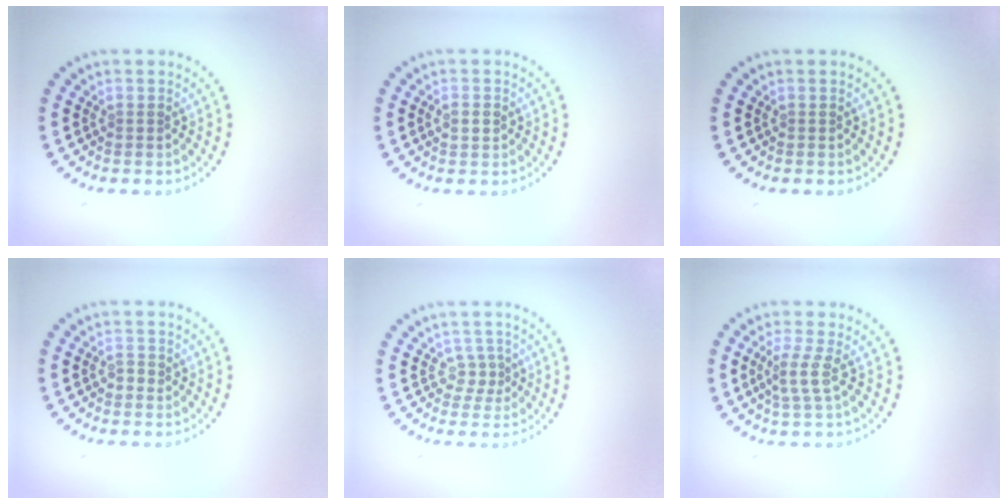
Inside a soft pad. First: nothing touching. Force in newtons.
{"total": 1.7, "press": 1.7, "slide": 0.1}
{"total": 0.0}
{"total": 0.9, "press": 0.9, "slide": 0.3}
{"total": 1.4, "press": 1.0, "slide": 1.1}
{"total": 2.2, "press": 1.7, "slide": 1.3}